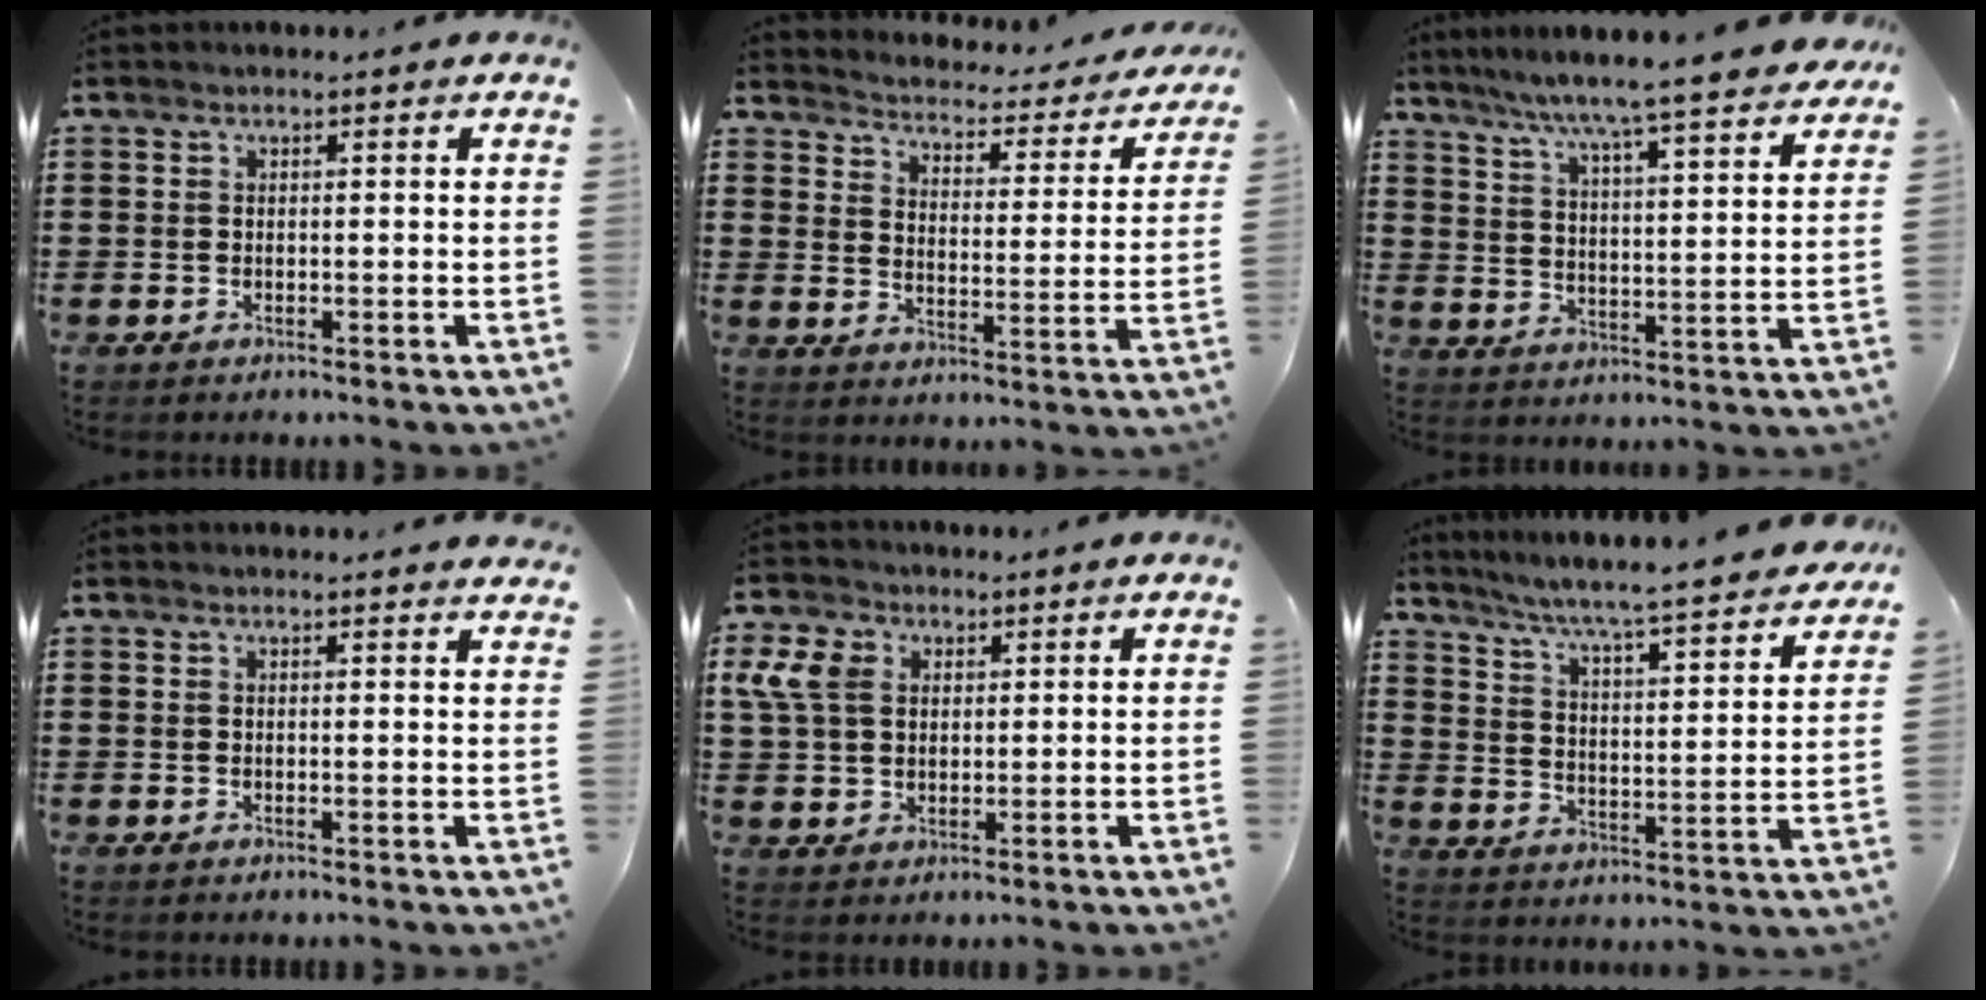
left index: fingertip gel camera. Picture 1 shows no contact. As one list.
[{"total": 2.6, "force": [2.6, 0.1, 0.1], "torque": [-0.023, -0.028, 0.035]}, {"total": 6.3, "force": [5.8, -1.0, 2.4], "torque": [-0.072, -0.047, 0.091]}, {"total": 1.3, "force": [1.2, -0.1, 0.4], "torque": [-0.009, -0.001, 0.023]}, {"total": 5.9, "force": [2.2, 4.6, 3.0], "torque": [-0.091, 0.012, 0.037]}, {"total": 5.4, "force": [4.9, -0.7, 2.1], "torque": [-0.065, -0.048, 0.071]}]